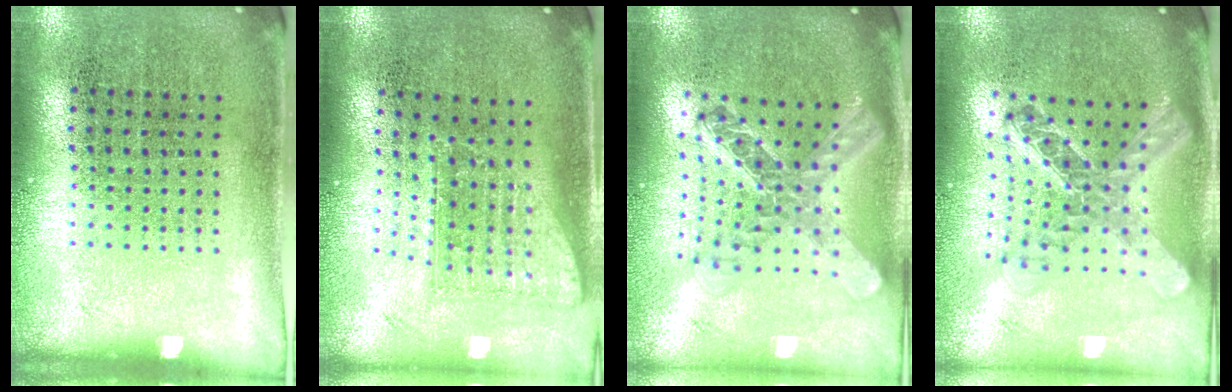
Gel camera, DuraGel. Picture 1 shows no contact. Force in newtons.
{"total": 1.6, "press": 1.2, "slide": 1.1}
{"total": 2.4, "press": 1.9, "slide": 1.4}
{"total": 2.3, "press": 1.8, "slide": 1.4}